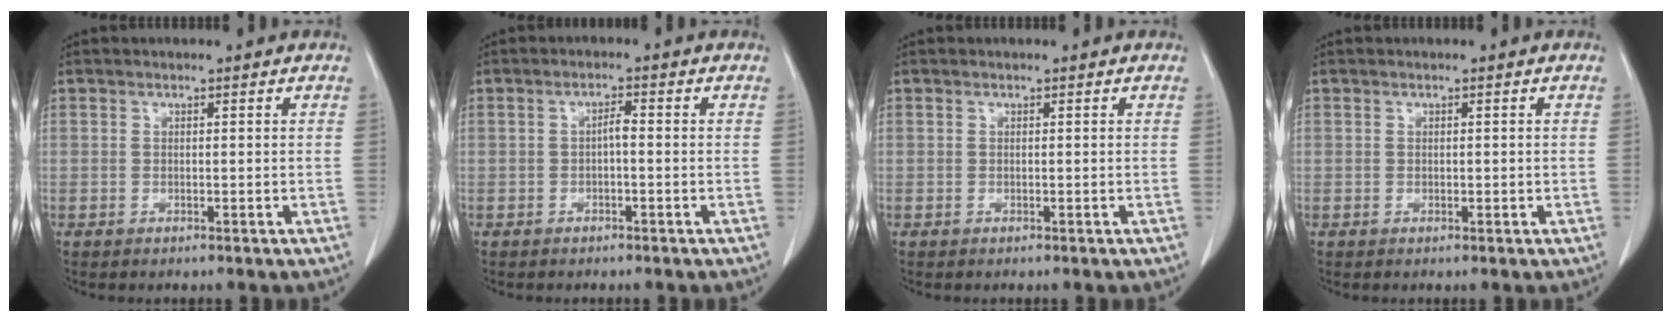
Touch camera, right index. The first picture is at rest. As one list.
[{"total": 1.5, "force": [-0.3, 0.2, 1.5], "torque": [-0.024, 0.004, -0.006]}, {"total": 0.0}, {"total": 0.6, "force": [0.0, 0.5, 0.4], "torque": [-0.003, 0.001, 0.002]}]